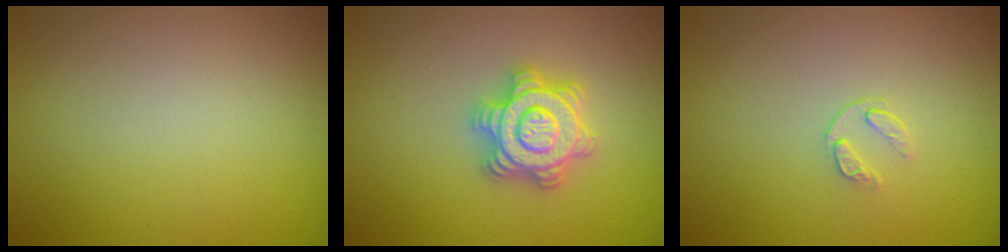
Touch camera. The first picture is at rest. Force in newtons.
{"total": 4.9, "press": 4.8, "slide": 0.8}
{"total": 0.9, "press": 0.5, "slide": 0.8}